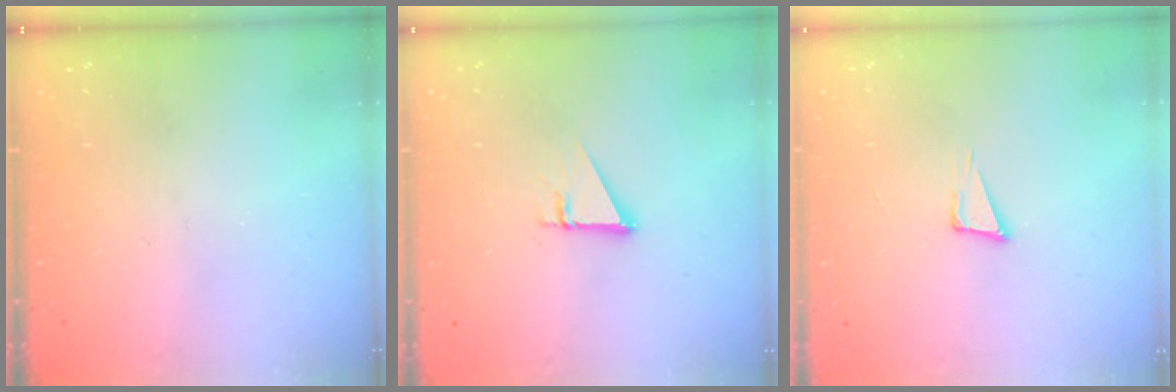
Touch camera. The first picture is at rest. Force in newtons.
{"total": 2.7, "press": 2.7, "slide": 0.1}
{"total": 4.6, "press": 3.4, "slide": 3.2}